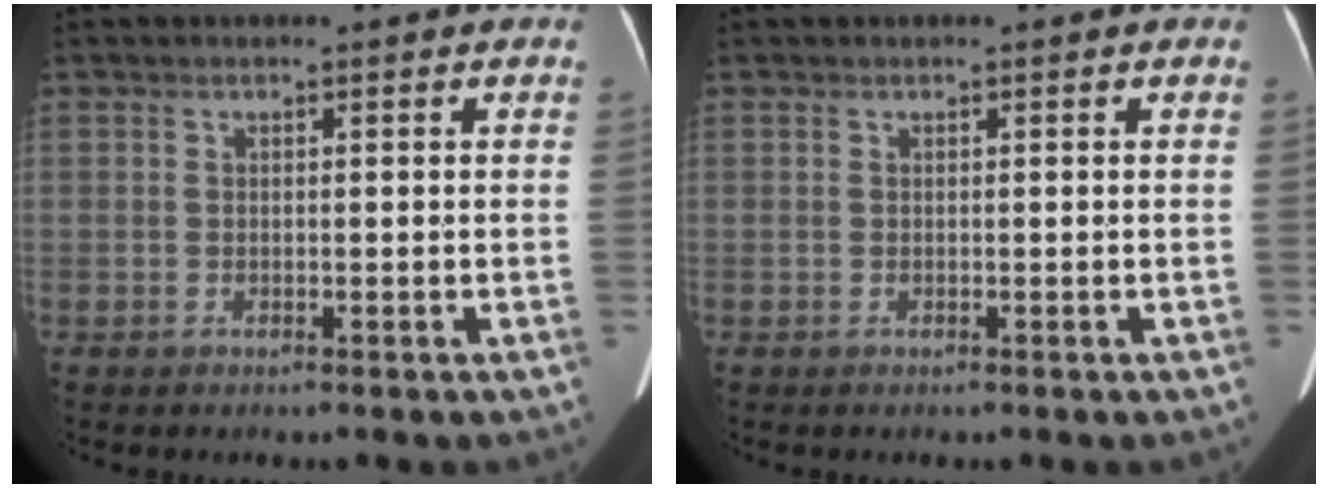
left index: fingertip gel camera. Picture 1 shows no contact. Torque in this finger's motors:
{"motor_torque": [-0.04, -0.01, 0.01, 0.00]}